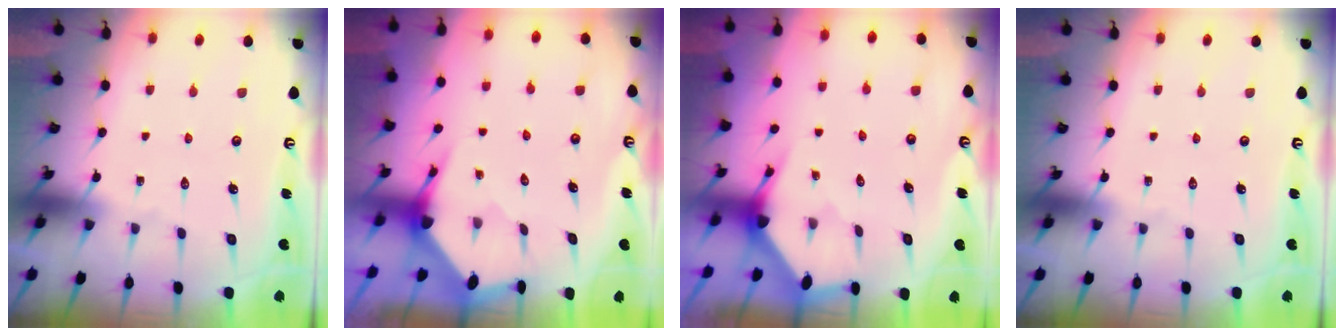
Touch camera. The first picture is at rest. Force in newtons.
{"total": 3.7, "press": 3.6, "slide": 0.5}
{"total": 2.8, "press": 2.8, "slide": 0.3}
{"total": 0.0}